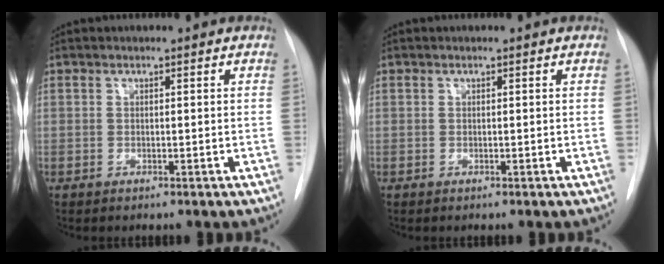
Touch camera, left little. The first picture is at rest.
{"total": 0.0}